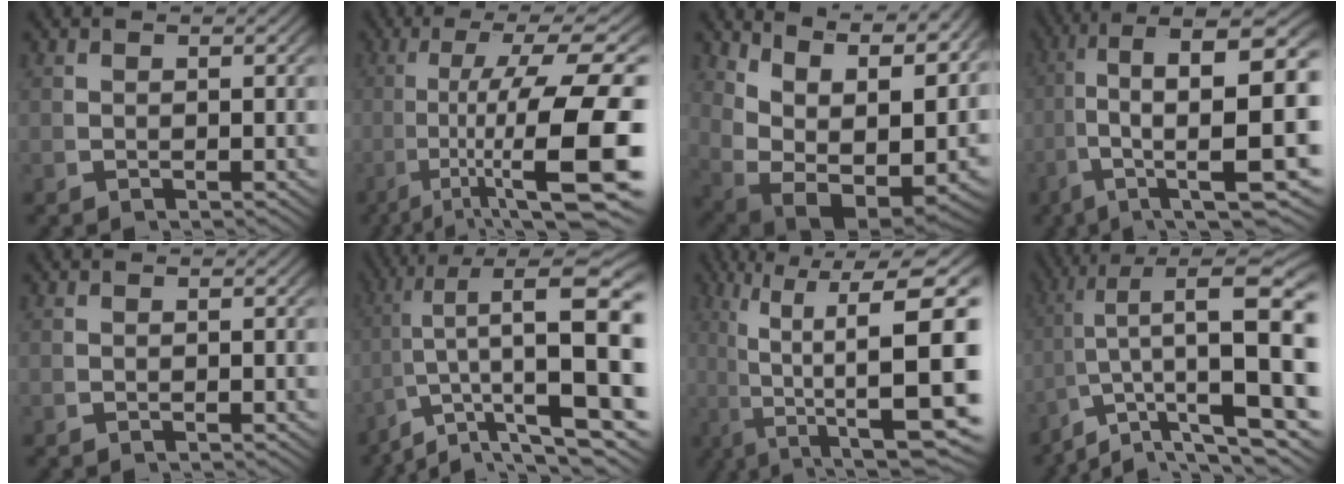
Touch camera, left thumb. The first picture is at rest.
{"total": 14.7, "force": [-0.4, 6.2, 13.3], "torque": [-0.227, -0.030, 0.020]}
{"total": 17.4, "force": [-0.3, 12.4, 12.3], "torque": [-0.248, -0.063, 0.019]}
{"total": 16.7, "force": [0.7, 9.1, 13.9], "torque": [-0.254, -0.042, 0.033]}
{"total": 0.0}
{"total": 14.1, "force": [1.9, 6.3, 12.5], "torque": [-0.182, -0.004, 0.038]}
{"total": 16.1, "force": [-1.4, 8.5, 13.6], "torque": [-0.245, -0.067, 0.018]}
{"total": 12.8, "force": [1.6, 5.5, 11.5], "torque": [-0.166, -0.003, 0.034]}